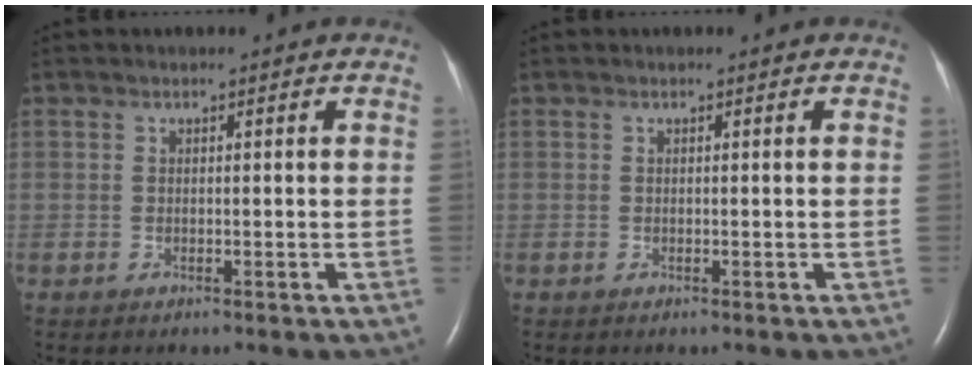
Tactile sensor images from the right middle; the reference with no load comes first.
{"total": 0.0}